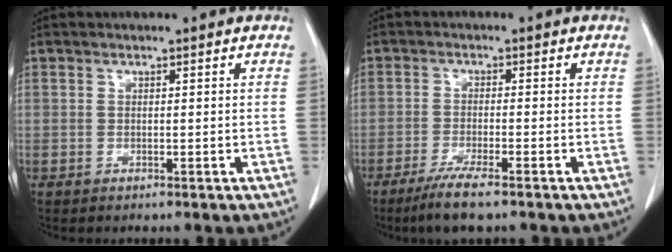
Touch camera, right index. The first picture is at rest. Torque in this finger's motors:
{"motor_torque": [0.59, -0.55, 0.24, 0.07]}